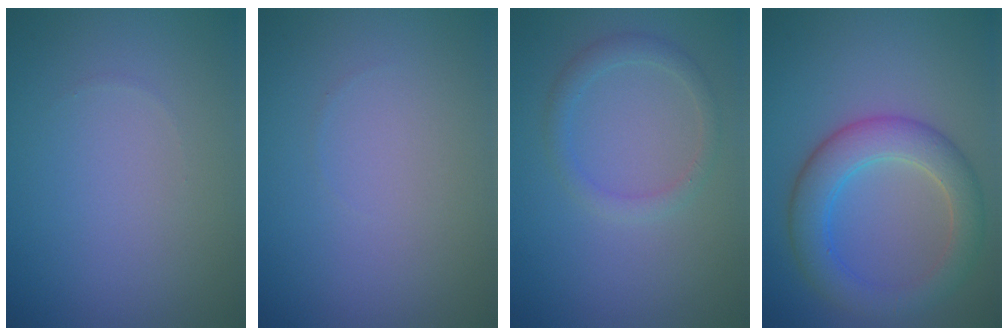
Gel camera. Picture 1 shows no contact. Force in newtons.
{"total": 0.0}
{"total": 1.8, "press": 1.8, "slide": 0.2}
{"total": 5.4, "press": 5.4, "slide": 0.3}